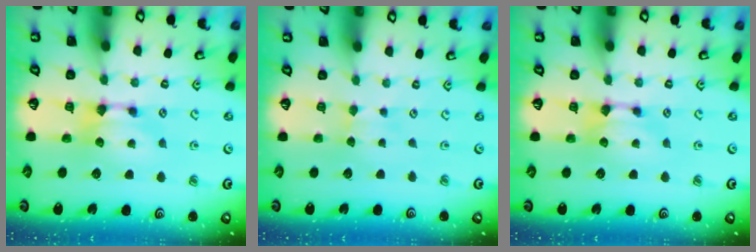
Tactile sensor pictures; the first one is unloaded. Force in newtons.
{"total": 1.9, "press": 1.9, "slide": 0.4}
{"total": 0.0}